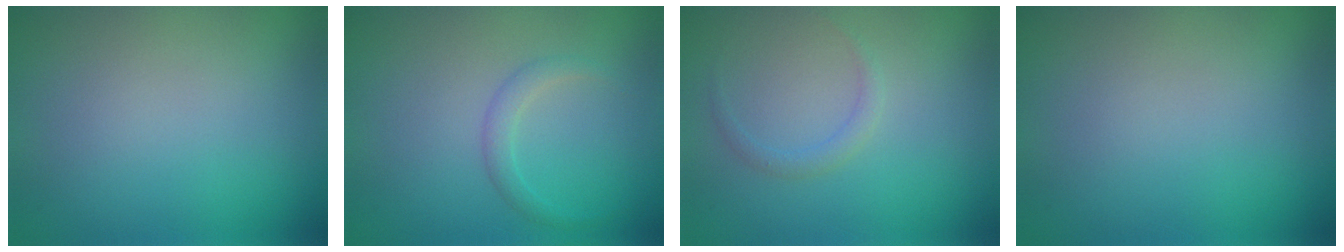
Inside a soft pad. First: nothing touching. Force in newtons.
{"total": 1.4, "press": 1.3, "slide": 0.1}
{"total": 1.0, "press": 1.0, "slide": 0.0}
{"total": 0.0}